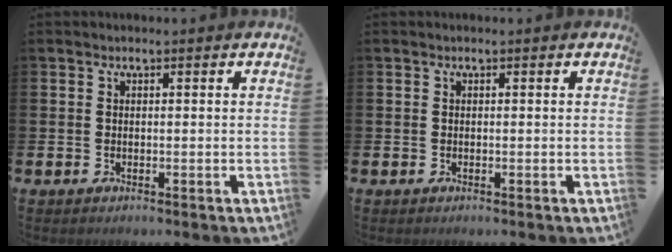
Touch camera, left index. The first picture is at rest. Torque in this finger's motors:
{"motor_torque": [-0.10, 0.09, 0.00, 0.00]}